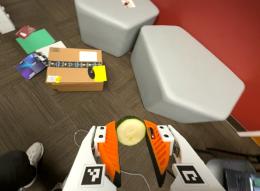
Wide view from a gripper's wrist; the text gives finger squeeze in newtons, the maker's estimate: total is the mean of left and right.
{"total": 10.0, "left": 10.1, "right": 9.8}